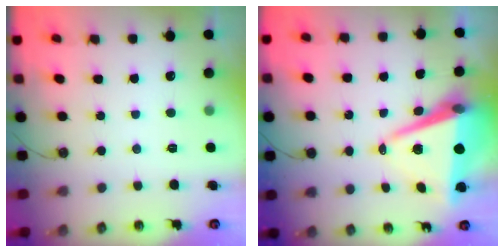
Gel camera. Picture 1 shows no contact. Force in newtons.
{"total": 10.0, "press": 9.1, "slide": 4.3}